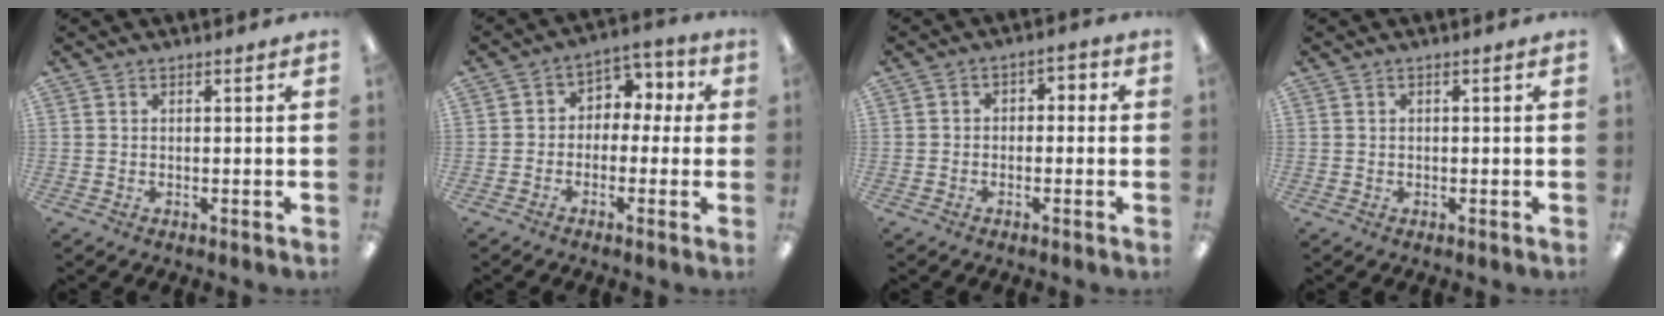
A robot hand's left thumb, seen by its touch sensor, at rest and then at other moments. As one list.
[{"total": 5.7, "force": [-0.6, 5.1, 2.5], "torque": [-0.036, 0.018, -0.013]}, {"total": 3.4, "force": [-2.5, 1.9, 1.2], "torque": [-0.014, 0.019, -0.047]}, {"total": 0.0}]